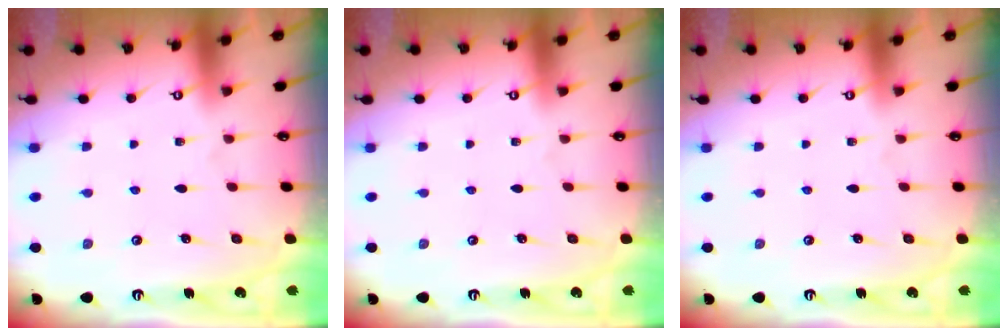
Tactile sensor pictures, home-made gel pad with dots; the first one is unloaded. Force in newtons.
{"total": 0.0}
{"total": 0.0}